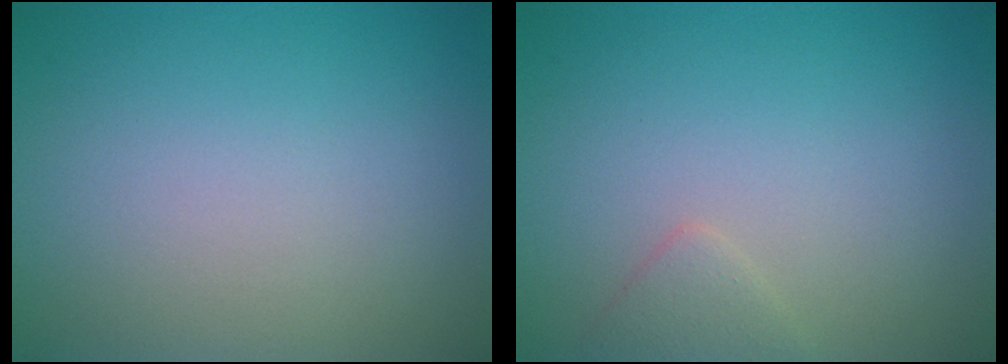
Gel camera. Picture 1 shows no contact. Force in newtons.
{"total": 1.3, "press": 1.3, "slide": 0.0}